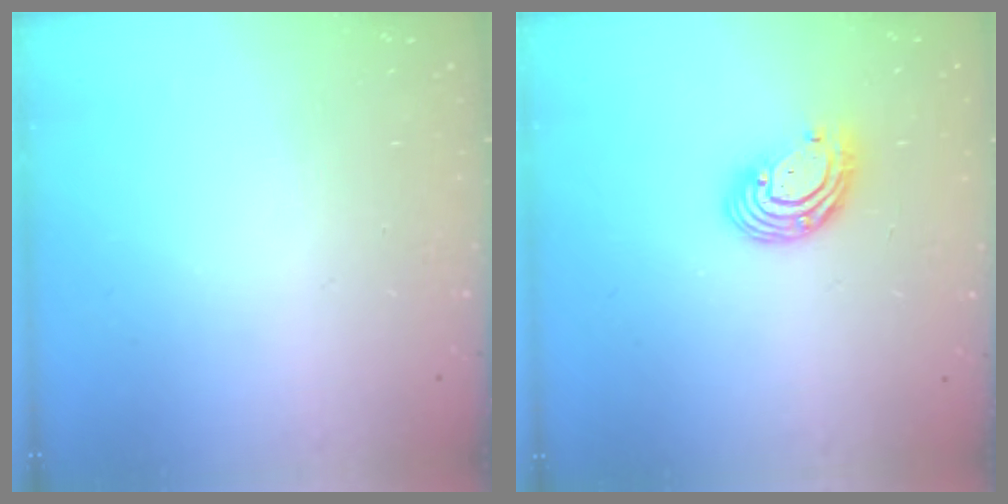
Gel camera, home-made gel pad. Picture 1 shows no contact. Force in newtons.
{"total": 9.3, "press": 9.3, "slide": 1.0}